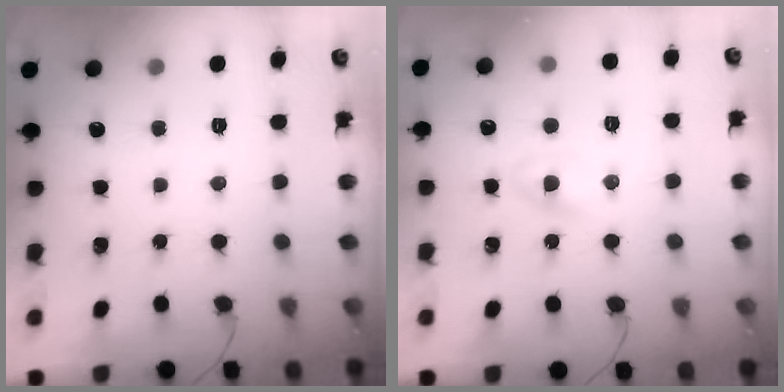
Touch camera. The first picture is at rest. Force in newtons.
{"total": 1.6, "press": 1.4, "slide": 0.8}